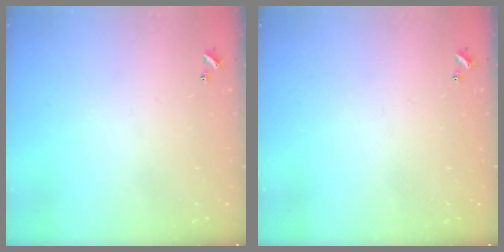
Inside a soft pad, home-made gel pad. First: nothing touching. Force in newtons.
{"total": 0.0}